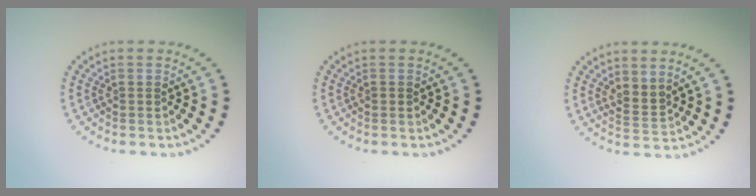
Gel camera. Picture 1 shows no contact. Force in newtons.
{"total": 0.5, "press": 0.5, "slide": 0.1}
{"total": 2.0, "press": 1.4, "slide": 1.4}